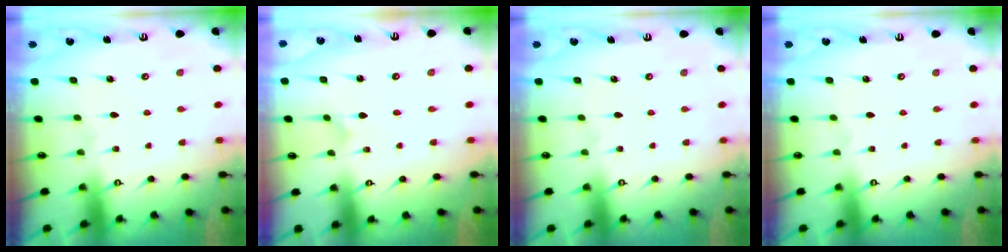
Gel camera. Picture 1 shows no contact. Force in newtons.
{"total": 0.0}
{"total": 0.0}
{"total": 0.0}